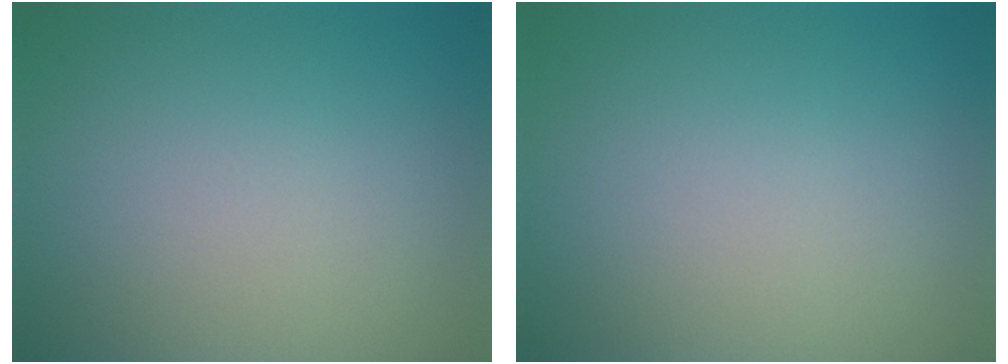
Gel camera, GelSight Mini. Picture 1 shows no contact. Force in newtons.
{"total": 0.0}